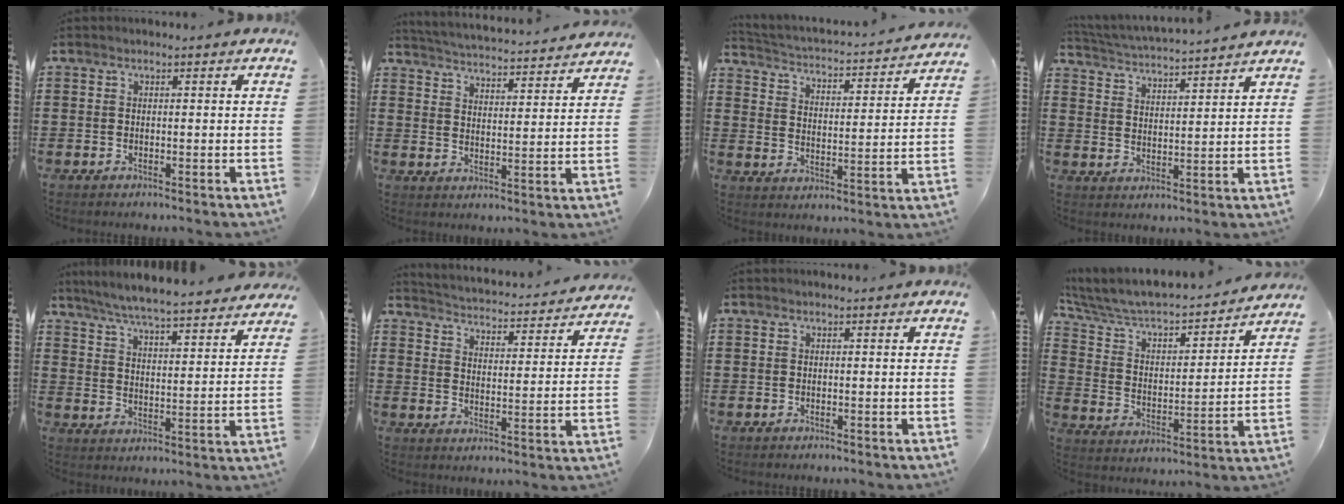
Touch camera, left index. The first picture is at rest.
{"total": 3.9, "force": [3.9, -0.7, 0.1], "torque": [-0.024, -0.037, 0.061]}
{"total": 2.1, "force": [2.1, 0.0, 0.2], "torque": [-0.024, -0.031, 0.023]}
{"total": 4.0, "force": [3.9, -0.5, 0.5], "torque": [-0.031, -0.029, 0.064]}
{"total": 6.0, "force": [5.7, -0.3, 1.6], "torque": [-0.059, -0.042, 0.097]}
{"total": 3.0, "force": [3.0, -0.3, -0.1], "torque": [-0.021, -0.034, 0.042]}
{"total": 0.0}
{"total": 5.5, "force": [5.1, 1.2, 1.6], "torque": [-0.060, -0.047, 0.078]}